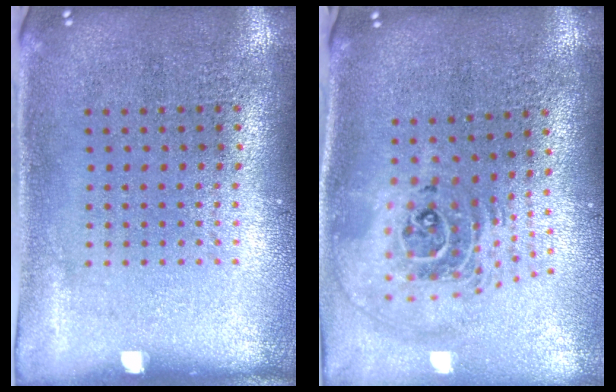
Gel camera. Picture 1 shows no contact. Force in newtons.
{"total": 2.4, "press": 1.8, "slide": 1.7}